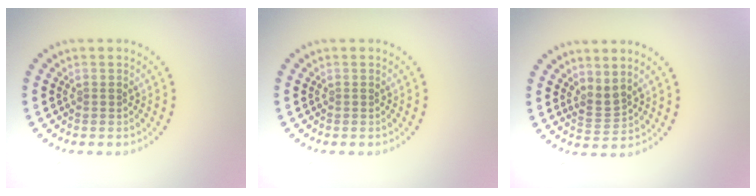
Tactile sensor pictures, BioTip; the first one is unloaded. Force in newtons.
{"total": 0.0}
{"total": 1.8, "press": 1.3, "slide": 1.1}